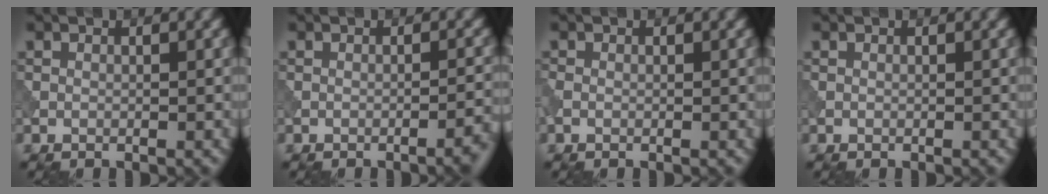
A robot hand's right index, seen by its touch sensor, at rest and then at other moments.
{"total": 2.5, "force": [-1.5, 0.5, 1.9], "torque": [-0.019, 0.008, -0.027]}
{"total": 0.8, "force": [-0.4, 0.6, 0.5], "torque": [-0.016, -0.004, -0.010]}
{"total": 0.0}